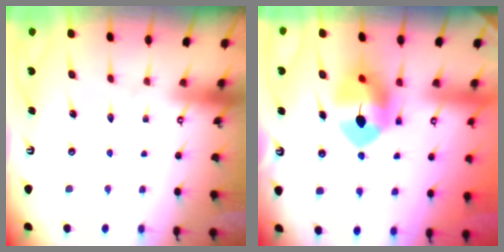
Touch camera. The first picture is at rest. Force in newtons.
{"total": 10.2, "press": 10.0, "slide": 1.6}